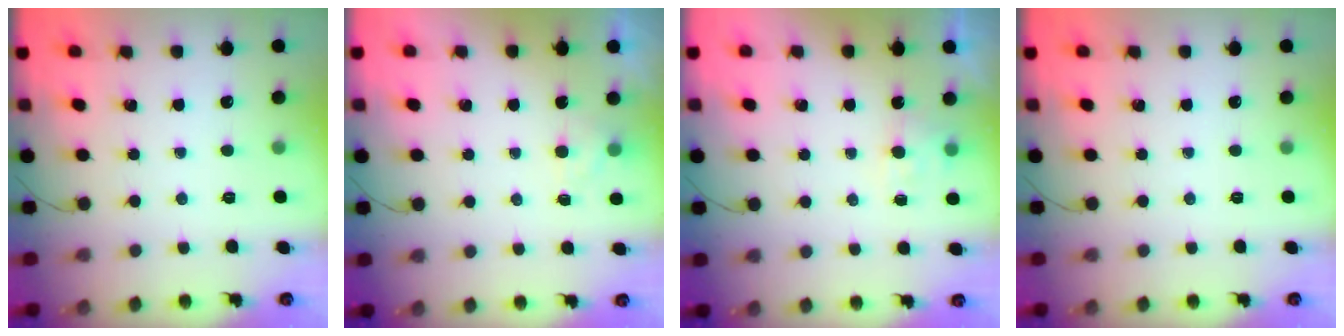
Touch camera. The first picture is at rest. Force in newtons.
{"total": 1.3, "press": 0.7, "slide": 1.0}
{"total": 2.6, "press": 2.4, "slide": 1.1}
{"total": 0.0}